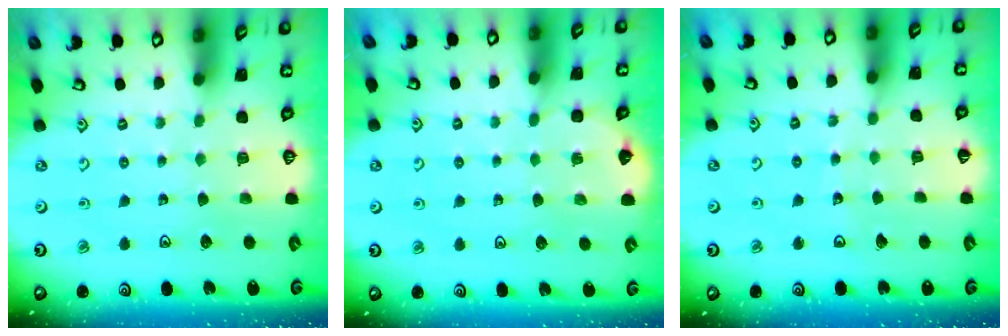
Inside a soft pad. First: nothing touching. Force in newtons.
{"total": 2.3, "press": 2.3, "slide": 0.1}
{"total": 4.1, "press": 4.0, "slide": 0.7}